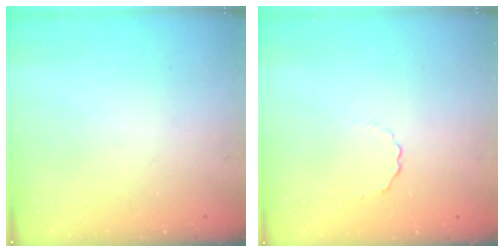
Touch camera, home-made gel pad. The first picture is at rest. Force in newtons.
{"total": 2.2, "press": 2.1, "slide": 0.8}